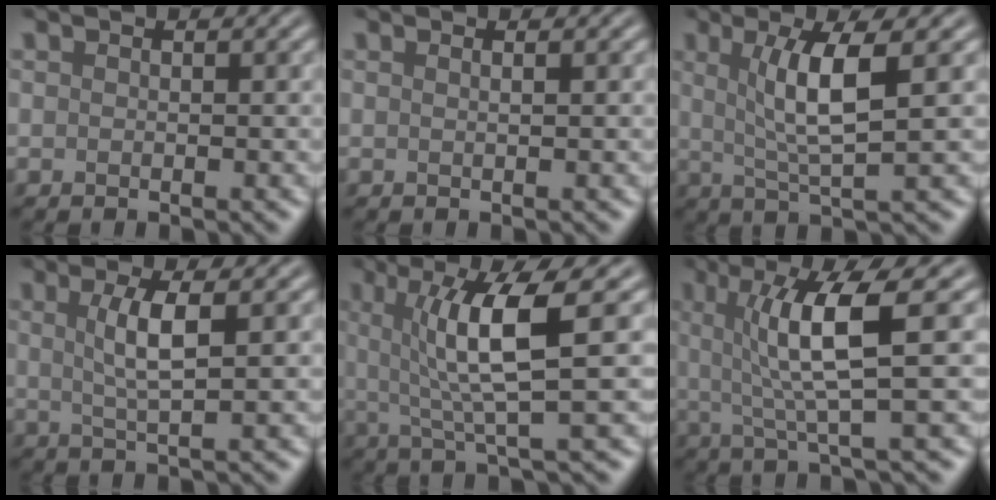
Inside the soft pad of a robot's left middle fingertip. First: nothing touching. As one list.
[{"total": 0.8, "force": [0.3, 0.4, 0.6], "torque": [-0.002, 0.000, -0.004]}, {"total": 5.2, "force": [1.2, 1.0, 4.9], "torque": [-0.089, 0.002, 0.025]}, {"total": 3.4, "force": [0.7, 0.7, 3.2], "torque": [-0.062, 0.000, 0.014]}, {"total": 6.8, "force": [1.2, 1.1, 6.6], "torque": [-0.116, 0.003, 0.023]}, {"total": 6.5, "force": [1.1, 1.1, 6.3], "torque": [-0.116, 0.002, 0.021]}]